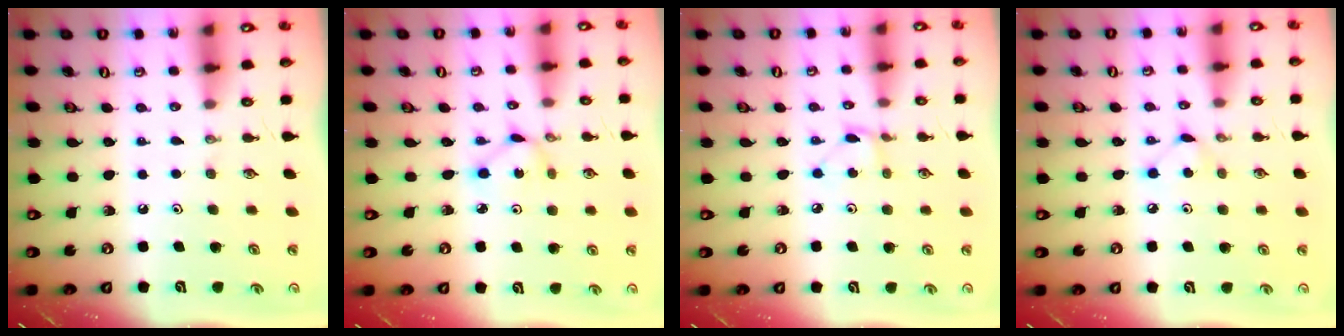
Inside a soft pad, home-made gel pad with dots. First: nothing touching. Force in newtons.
{"total": 2.6, "press": 2.6, "slide": 0.1}
{"total": 2.5, "press": 2.5, "slide": 0.3}
{"total": 5.1, "press": 5.1, "slide": 0.4}